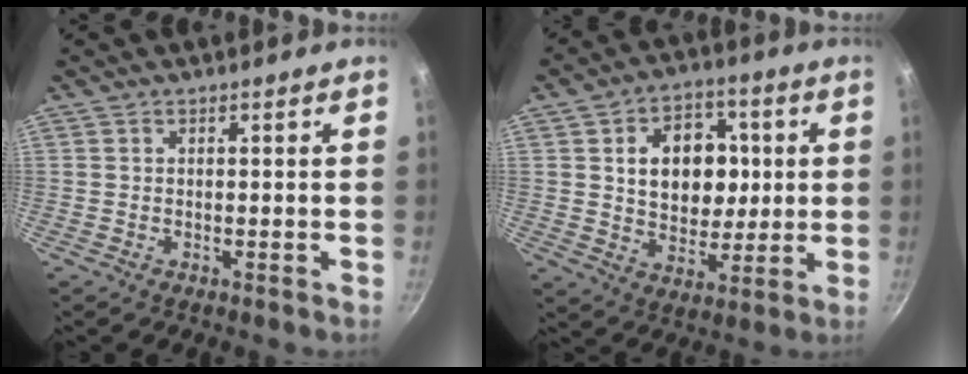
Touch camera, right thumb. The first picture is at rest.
{"total": 14.5, "force": [2.5, 10.9, 9.3], "torque": [-0.090, 0.000, 0.041]}